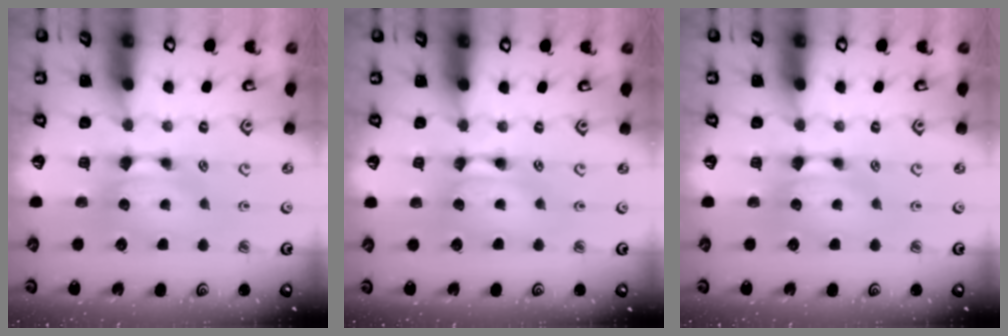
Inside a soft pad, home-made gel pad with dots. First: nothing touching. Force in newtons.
{"total": 1.8, "press": 1.8, "slide": 0.1}
{"total": 0.0}